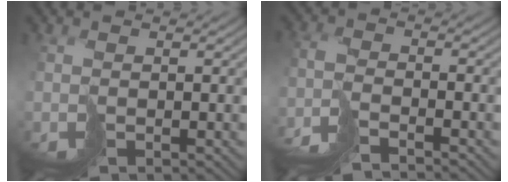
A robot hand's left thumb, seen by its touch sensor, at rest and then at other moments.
{"total": 5.5, "force": [-4.5, 1.5, 2.7], "torque": [-0.064, -0.009, -0.097]}